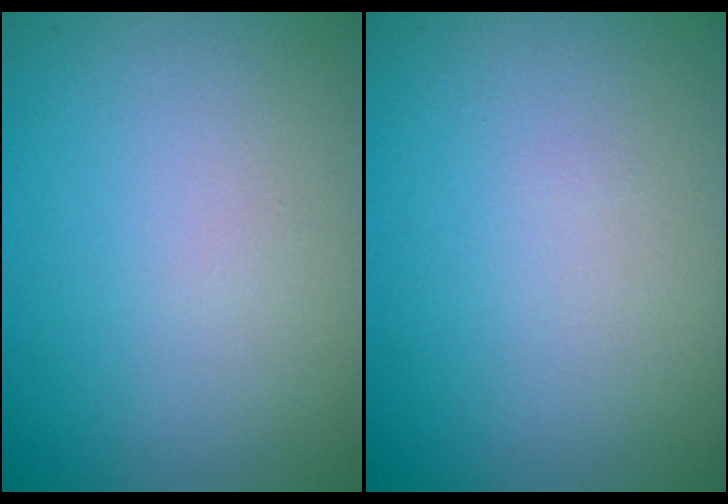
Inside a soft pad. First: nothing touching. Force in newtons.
{"total": 0.0}